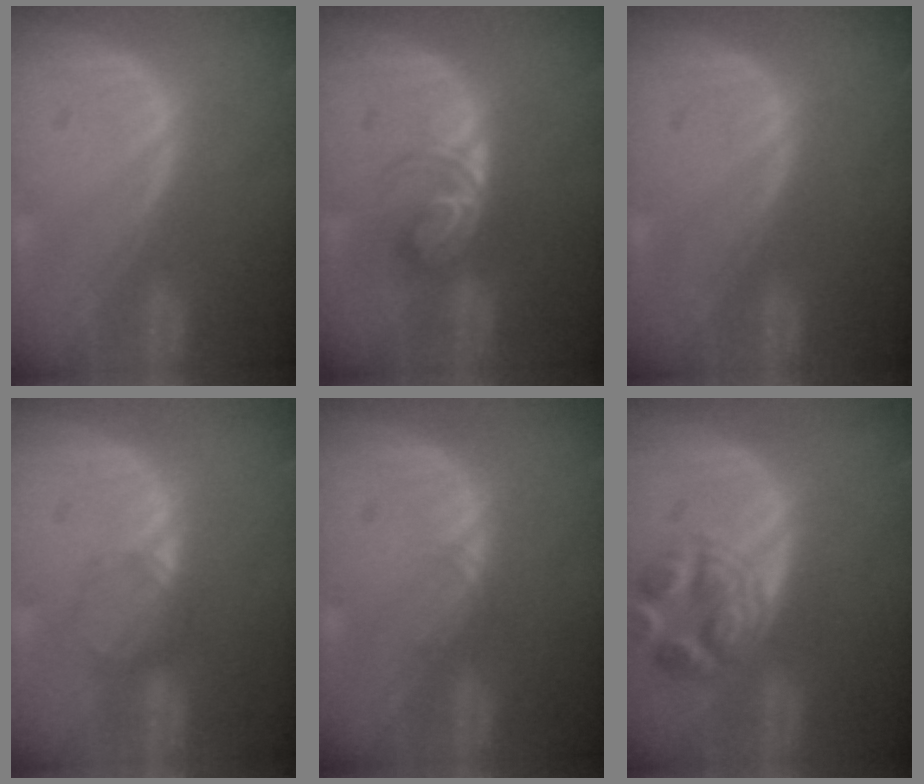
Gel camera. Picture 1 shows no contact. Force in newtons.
{"total": 5.6, "press": 4.9, "slide": 2.8}
{"total": 0.0}
{"total": 2.2, "press": 2.2, "slide": 0.2}
{"total": 1.1, "press": 1.1, "slide": 0.1}
{"total": 6.5, "press": 6.3, "slide": 1.6}